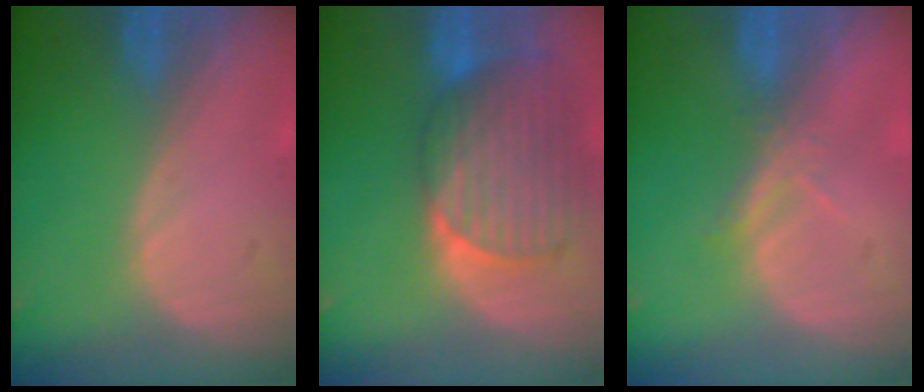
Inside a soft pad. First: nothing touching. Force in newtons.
{"total": 9.6, "press": 8.5, "slide": 4.5}
{"total": 2.1, "press": 1.9, "slide": 0.9}